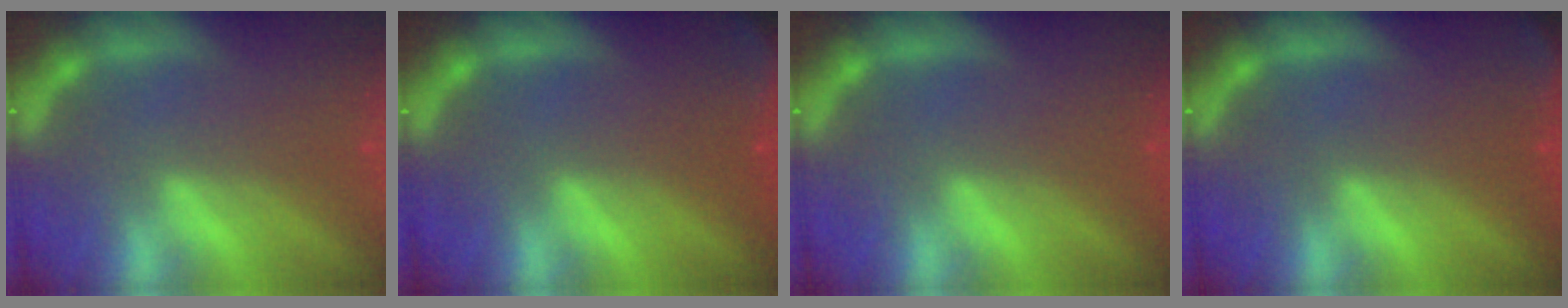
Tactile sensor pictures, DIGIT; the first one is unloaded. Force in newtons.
{"total": 4.0}
{"total": 0.0}
{"total": 2.4}